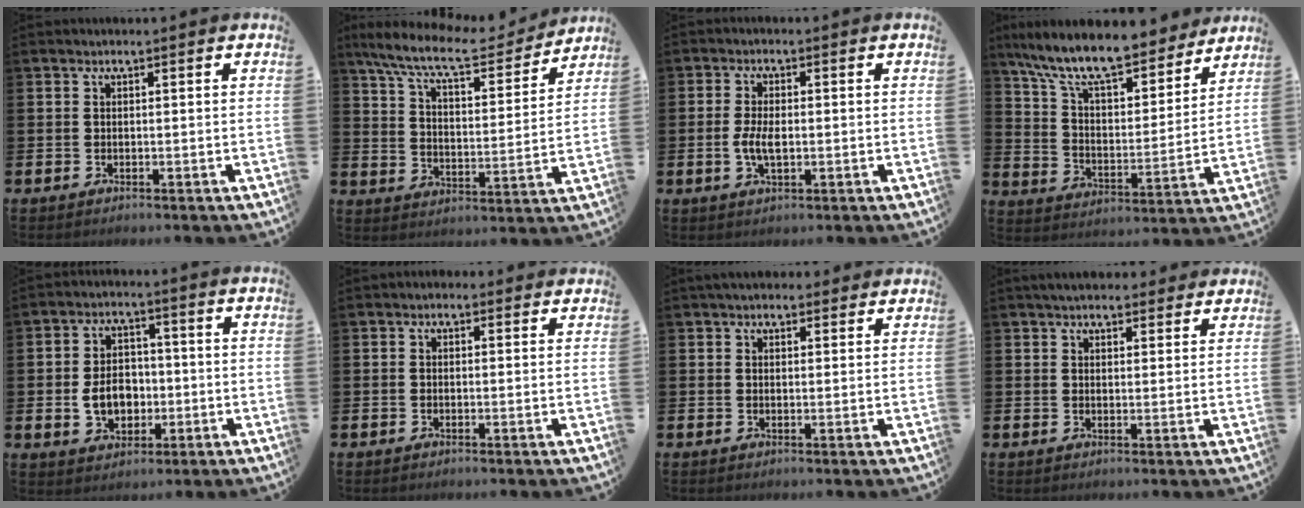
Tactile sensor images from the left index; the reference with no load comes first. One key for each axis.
{"total": 9.9, "fx": 8.8, "fy": 1.7, "fz": 4.3, "tx": -0.112, "ty": -0.056, "tz": 0.147}
{"total": 3.5, "fx": -0.4, "fy": 1.7, "fz": 3.1, "tx": -0.054, "ty": -0.003, "tz": -0.013}
{"total": 11.3, "fx": 10.1, "fy": 2.4, "fz": 4.5, "tx": -0.122, "ty": -0.068, "tz": 0.172}
{"total": 5.9, "fx": -1.0, "fy": 4.5, "fz": 3.7, "tx": -0.053, "ty": 0.004, "tz": -0.023}
{"total": 0.6, "fx": 0.1, "fy": 0.5, "fz": 0.2, "tx": -0.001, "ty": 0.004, "tz": 0.000}
{"total": 2.5, "fx": 2.3, "fy": 1.0, "fz": 0.4, "tx": -0.001, "ty": -0.006, "tz": 0.039}
{"total": 3.8, "fx": 3.5, "fy": 1.2, "fz": 0.5, "tx": -0.003, "ty": -0.011, "tz": 0.063}